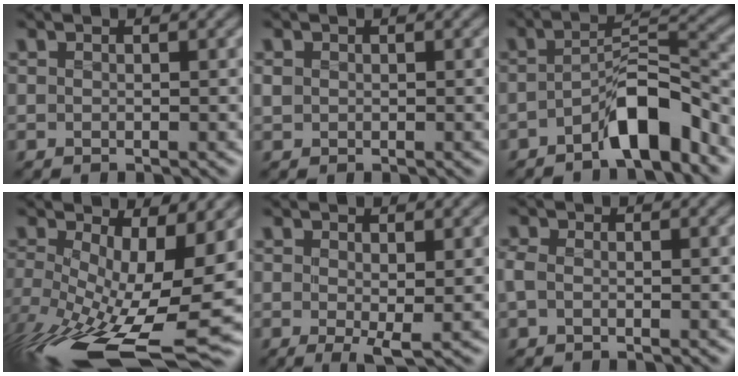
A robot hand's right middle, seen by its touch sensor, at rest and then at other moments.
{"total": 0.5, "force": [0.2, 0.5, 0.1], "torque": [-0.002, 0.000, 0.006]}
{"total": 5.6, "force": [-3.6, 1.4, 4.1], "torque": [-0.071, 0.014, -0.064]}
{"total": 13.4, "force": [-2.9, 5.5, 11.9], "torque": [-0.226, -0.044, -0.040]}
{"total": 1.9, "force": [-0.1, 0.3, 1.8], "torque": [-0.031, -0.010, 0.001]}
{"total": 1.1, "force": [-0.2, 0.7, 0.8], "torque": [-0.018, 0.002, -0.008]}